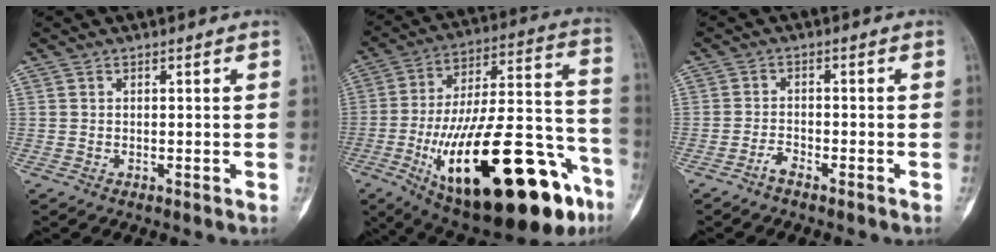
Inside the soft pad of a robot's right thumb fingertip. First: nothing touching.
{"total": 36.0, "force": [-16.2, 12.6, 29.6], "torque": [-0.421, 0.063, -0.241]}
{"total": 2.2, "force": [-1.8, 0.5, 1.1], "torque": [-0.026, 0.012, -0.039]}